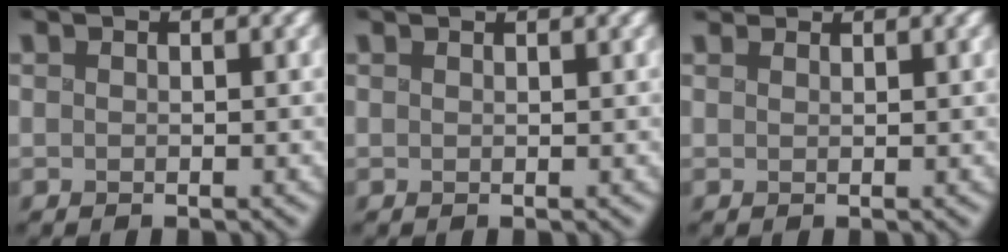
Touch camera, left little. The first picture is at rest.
{"total": 0.8, "force": [0.8, 0.0, 0.2], "torque": [-0.001, 0.003, 0.010]}
{"total": 2.5, "force": [2.2, 0.8, 0.7], "torque": [-0.012, -0.001, 0.040]}